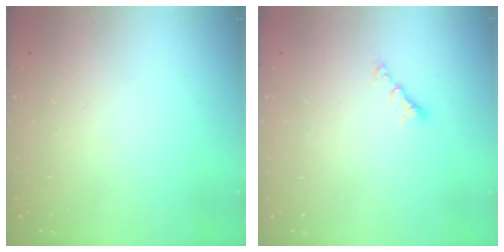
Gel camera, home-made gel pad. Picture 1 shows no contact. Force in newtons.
{"total": 4.0, "press": 3.9, "slide": 0.6}